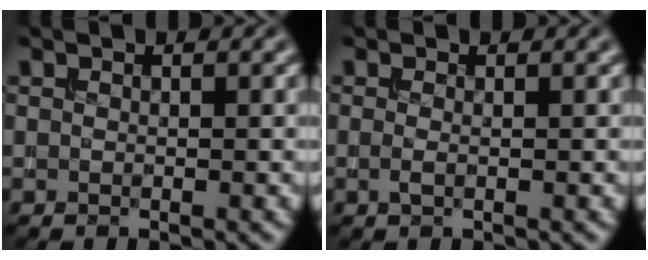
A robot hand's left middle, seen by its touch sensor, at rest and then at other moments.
{"total": 0.6, "force": [-0.2, 0.1, 0.6], "torque": [-0.015, 0.003, -0.004]}